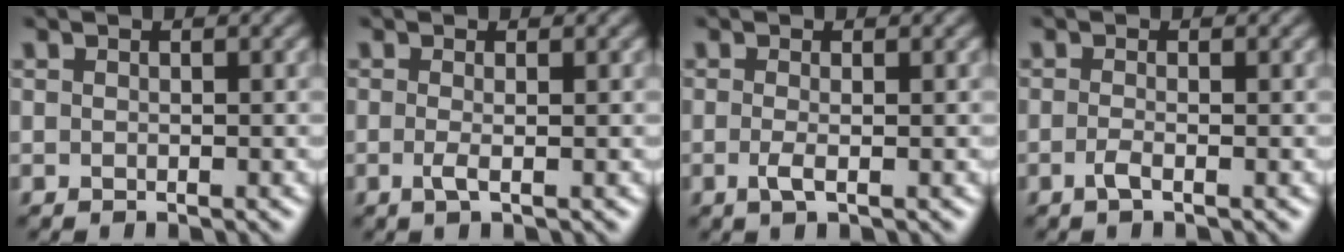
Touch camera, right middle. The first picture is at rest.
{"total": 1.3, "force": [-0.3, 0.2, 1.3], "torque": [-0.029, -0.003, -0.007]}
{"total": 1.4, "force": [-0.4, 0.2, 1.3], "torque": [-0.032, -0.003, -0.009]}
{"total": 1.2, "force": [-0.6, 0.2, 1.1], "torque": [-0.024, 0.000, -0.015]}